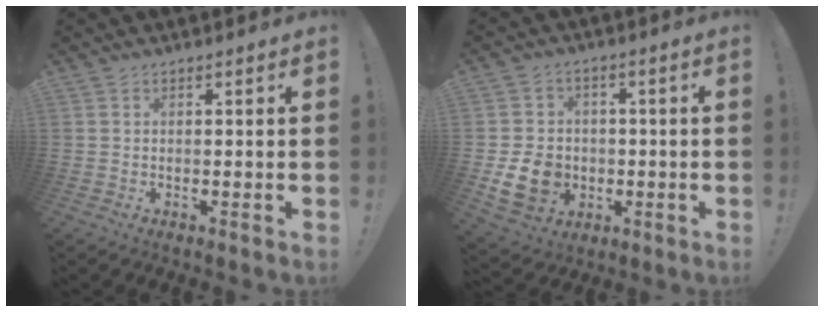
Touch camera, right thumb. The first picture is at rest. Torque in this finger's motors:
{"motor_torque": [1.25, 1.09, 0.11, -0.10, 0.00]}